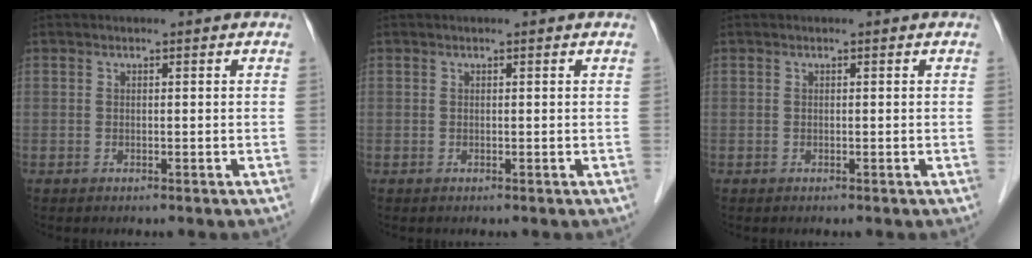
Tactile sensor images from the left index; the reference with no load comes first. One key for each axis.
{"total": 0.0}
{"total": 0.0}